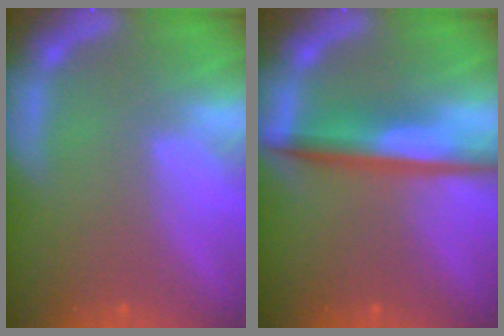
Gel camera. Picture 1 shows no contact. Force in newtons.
{"total": 5.0}